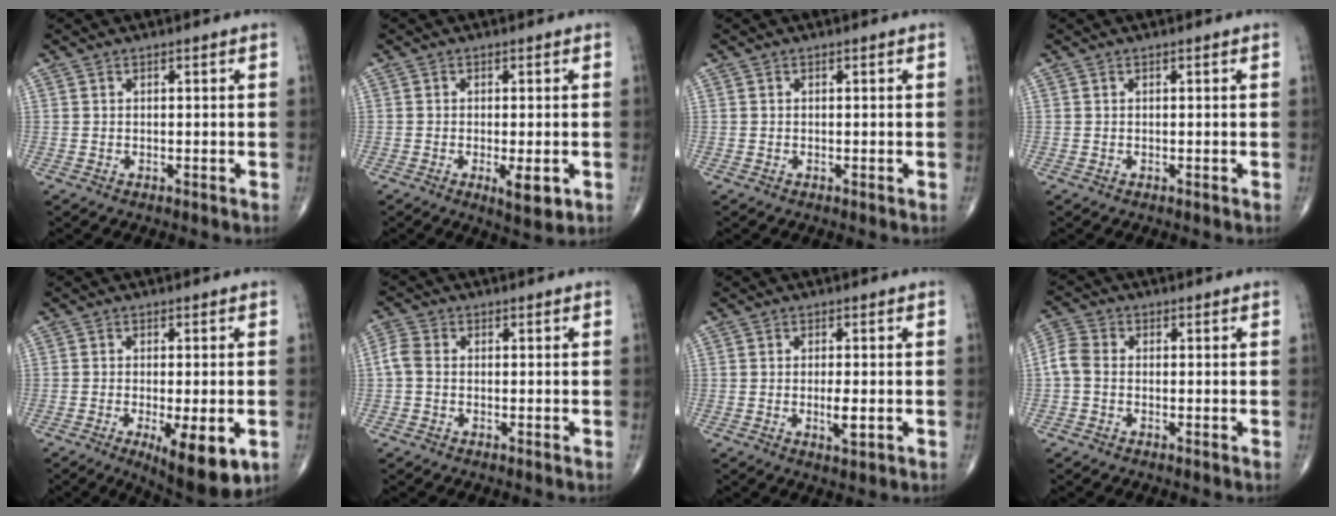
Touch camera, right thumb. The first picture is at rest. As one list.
[{"total": 4.8, "force": [-1.5, 1.6, 4.3], "torque": [-0.063, -0.010, -0.020]}, {"total": 0.0}, {"total": 0.0}, {"total": 11.3, "force": [-3.9, 3.6, 10.0], "torque": [-0.140, -0.017, -0.049]}, {"total": 3.1, "force": [-0.4, 2.2, 2.2], "torque": [-0.051, 0.005, -0.017]}, {"total": 3.4, "force": [-0.6, 0.9, 3.3], "torque": [-0.057, -0.007, -0.009]}, {"total": 4.3, "force": [-0.6, 3.1, 2.9], "torque": [-0.065, 0.010, -0.023]}]